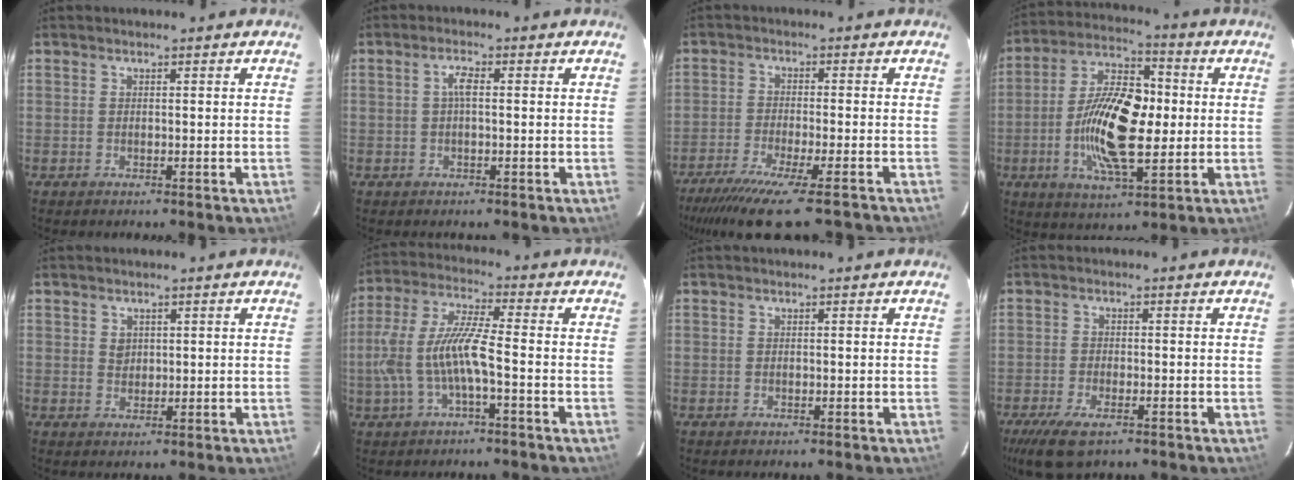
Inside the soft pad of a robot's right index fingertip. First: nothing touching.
{"total": 2.1, "force": [0.1, 0.7, 2.0], "torque": [-0.043, 0.007, 0.001]}
{"total": 14.7, "force": [-12.0, 1.6, 8.3], "torque": [-0.173, -0.048, -0.193]}
{"total": 16.2, "force": [-1.3, 6.8, 14.7], "torque": [-0.283, 0.006, -0.031]}
{"total": 1.7, "force": [0.8, 1.5, 0.5], "torque": [-0.004, 0.004, 0.015]}
{"total": 10.2, "force": [-2.5, 1.7, 9.8], "torque": [-0.213, 0.003, -0.042]}
{"total": 0.0}
{"total": 7.7, "force": [-5.0, 3.2, 5.0], "torque": [-0.124, -0.025, -0.091]}